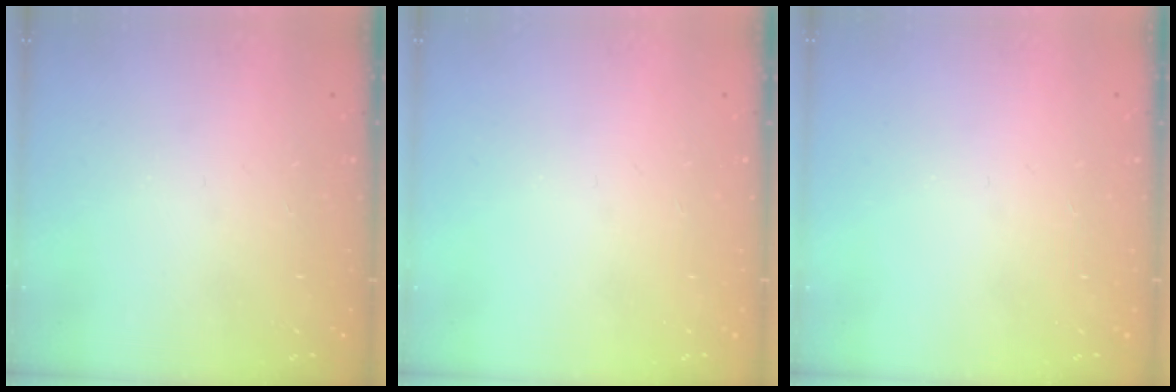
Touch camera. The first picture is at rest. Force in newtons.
{"total": 0.0}
{"total": 0.0}